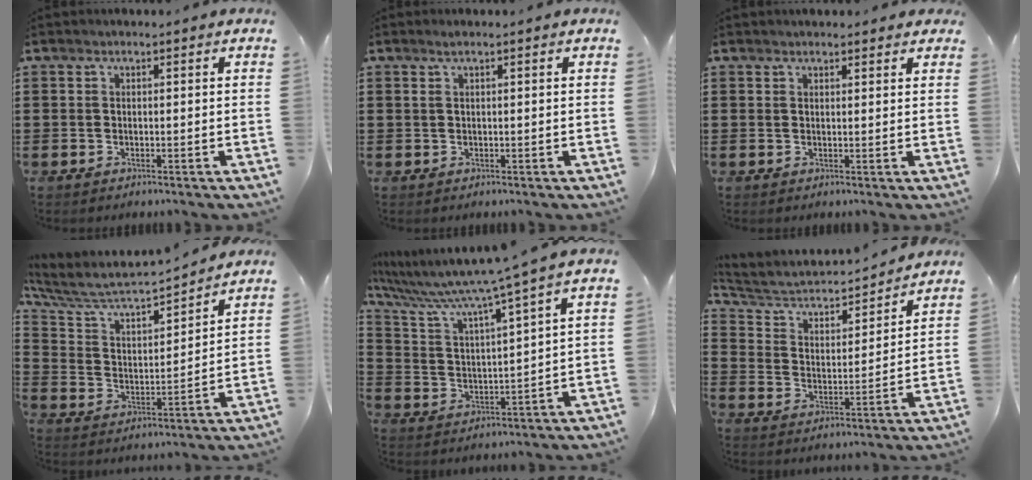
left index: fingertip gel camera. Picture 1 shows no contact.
{"total": 0.8, "force": [0.4, 0.0, 0.7], "torque": [-0.012, 0.001, 0.007]}
{"total": 1.4, "force": [1.4, 0.3, 0.3], "torque": [-0.008, 0.003, 0.027]}
{"total": 5.7, "force": [5.3, 0.9, 2.0], "torque": [-0.069, -0.043, 0.082]}
{"total": 6.9, "force": [5.9, -0.9, 3.5], "torque": [-0.098, -0.052, 0.090]}
{"total": 4.2, "force": [3.6, 1.5, 1.6], "torque": [-0.055, -0.028, 0.052]}